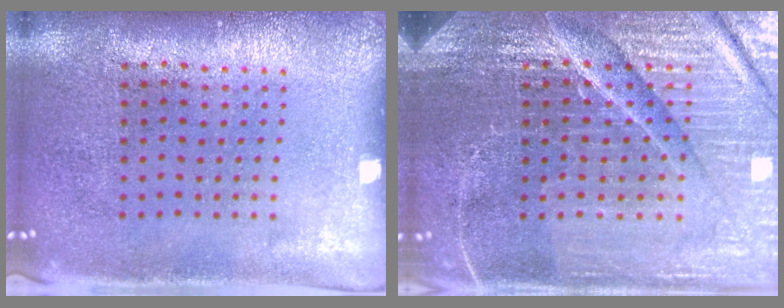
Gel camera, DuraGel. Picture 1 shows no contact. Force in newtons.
{"total": 5.9, "press": 5.3, "slide": 2.5}